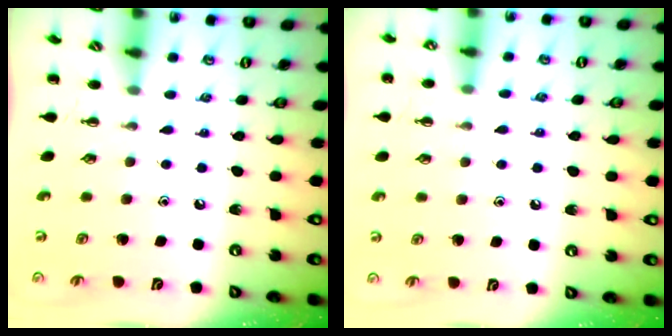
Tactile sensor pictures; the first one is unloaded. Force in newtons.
{"total": 7.5, "press": 7.1, "slide": 2.3}